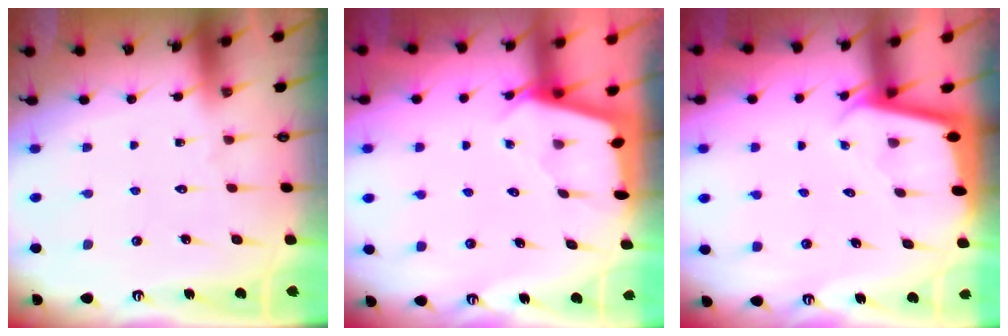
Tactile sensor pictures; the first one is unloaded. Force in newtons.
{"total": 2.4, "press": 2.4, "slide": 0.3}
{"total": 1.9, "press": 1.9, "slide": 0.1}